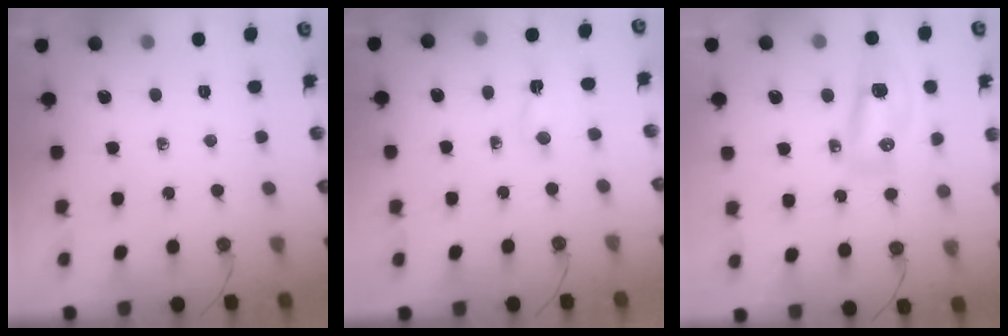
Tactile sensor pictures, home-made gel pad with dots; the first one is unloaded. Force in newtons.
{"total": 2.0, "press": 1.6, "slide": 1.2}
{"total": 16.0, "press": 12.2, "slide": 10.3}